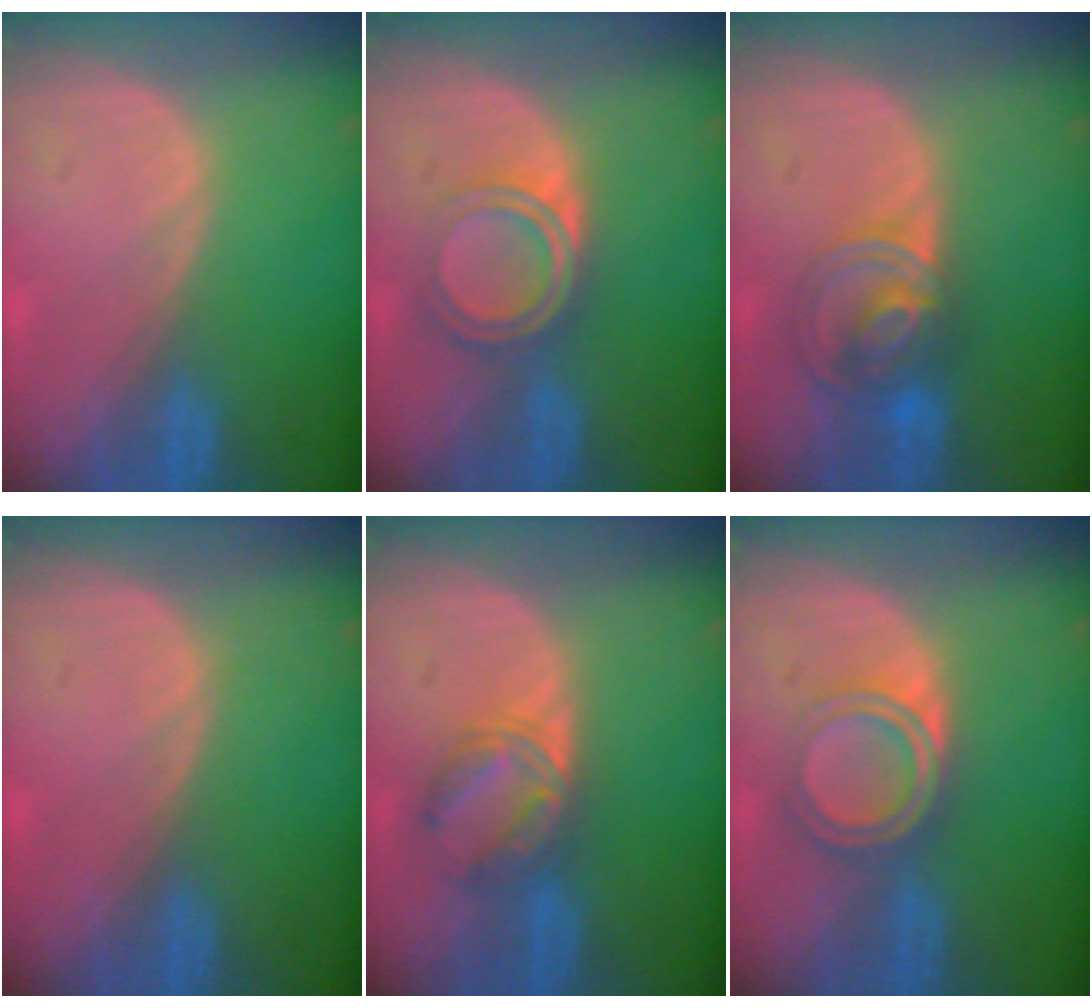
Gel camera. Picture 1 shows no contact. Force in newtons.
{"total": 5.2, "press": 4.8, "slide": 1.9}
{"total": 7.3, "press": 6.3, "slide": 3.7}
{"total": 0.6, "press": 0.0, "slide": 0.6}
{"total": 5.6, "press": 5.5, "slide": 1.1}
{"total": 5.3, "press": 4.9, "slide": 1.9}